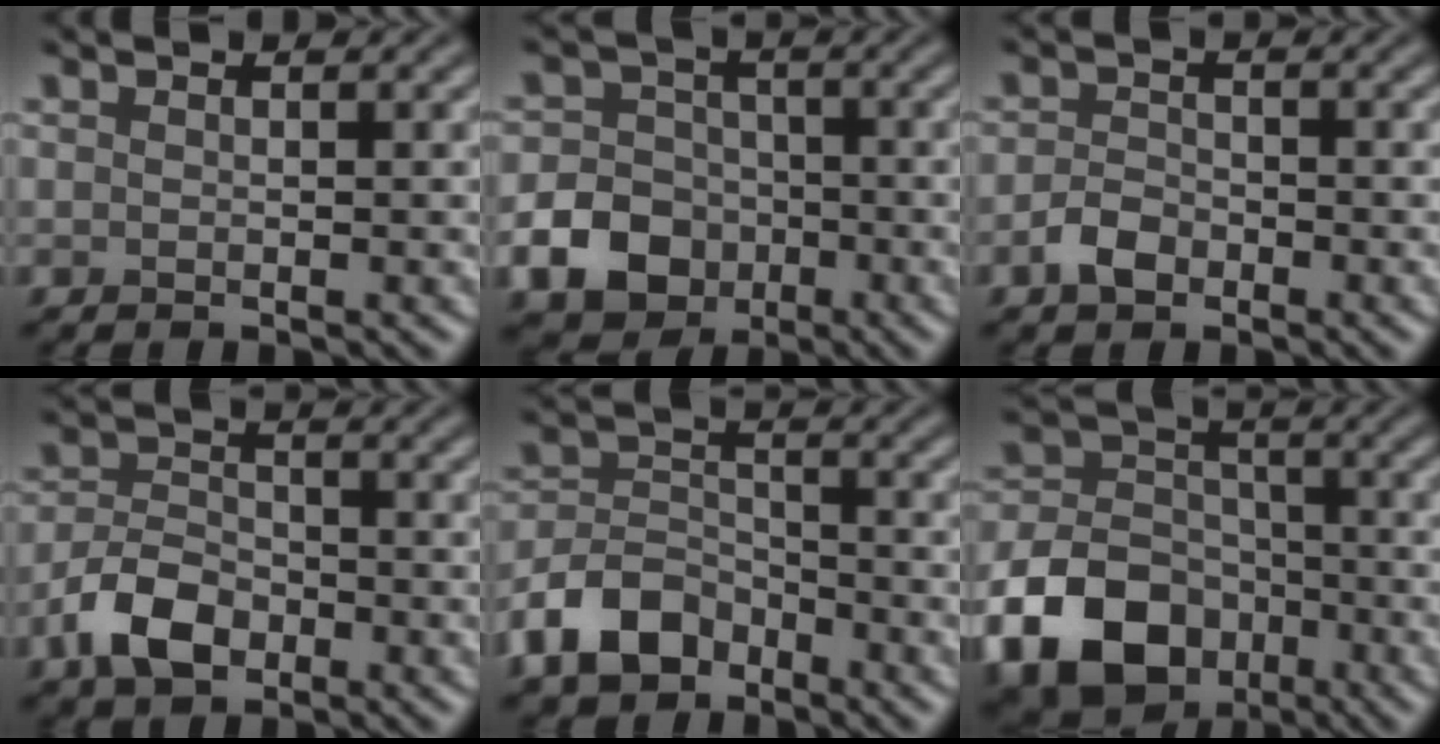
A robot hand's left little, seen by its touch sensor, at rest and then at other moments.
{"total": 10.1, "force": [-4.3, 8.6, 3.3], "torque": [-0.058, -0.034, -0.100]}
{"total": 2.2, "force": [-1.3, 1.4, 1.1], "torque": [-0.021, 0.005, -0.029]}
{"total": 4.4, "force": [-2.4, 2.7, 2.6], "torque": [-0.051, 0.002, -0.053]}
{"total": 5.4, "force": [-3.6, 3.2, 2.4], "torque": [-0.049, 0.002, -0.077]}
{"total": 11.5, "force": [-5.8, 8.2, 5.7], "torque": [-0.114, -0.022, -0.116]}